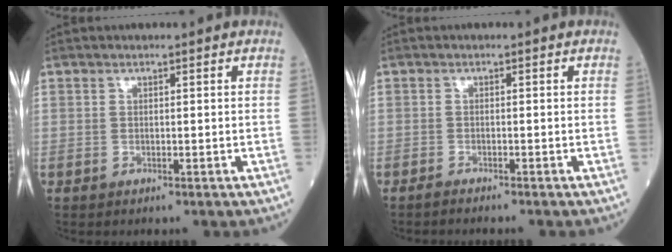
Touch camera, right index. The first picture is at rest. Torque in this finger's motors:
{"motor_torque": [-0.14, -0.17, 0.05, -0.02]}